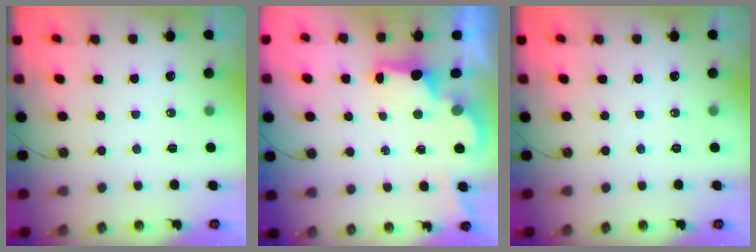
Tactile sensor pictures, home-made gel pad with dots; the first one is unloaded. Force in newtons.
{"total": 2.6, "press": 2.5, "slide": 0.7}
{"total": 0.0}